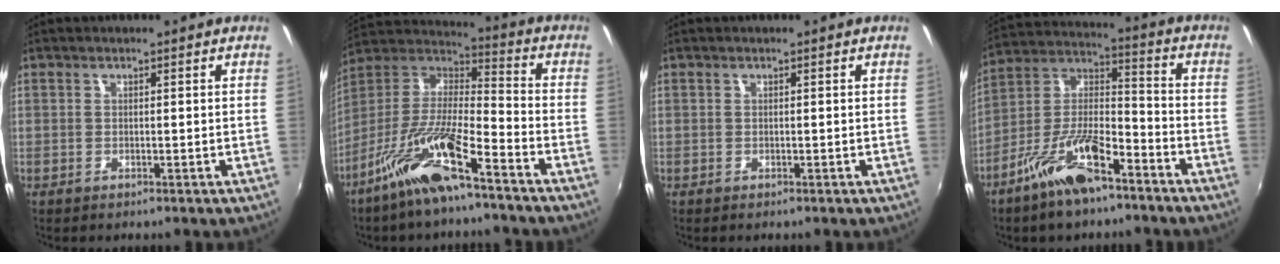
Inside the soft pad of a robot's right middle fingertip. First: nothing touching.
{"total": 14.7, "force": [-9.6, 2.5, 10.8], "torque": [-0.208, 0.001, -0.190]}
{"total": 0.0}
{"total": 13.5, "force": [-8.5, 4.6, 9.4], "torque": [-0.191, 0.003, -0.156]}